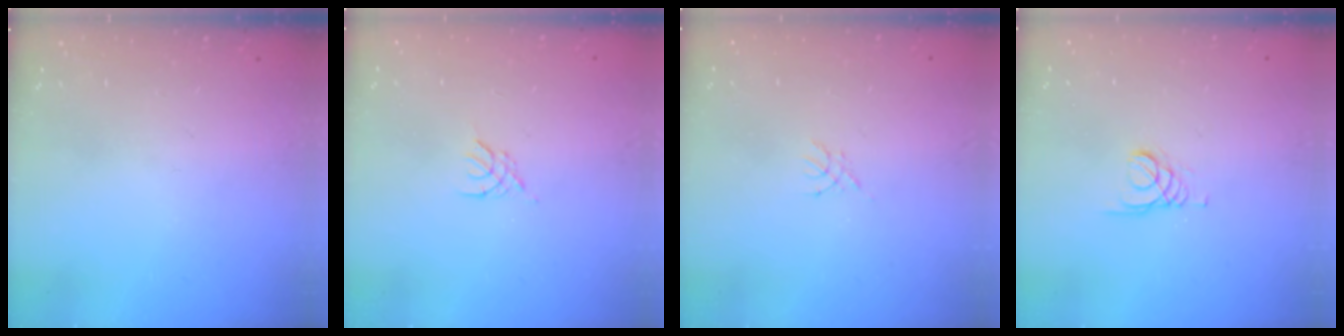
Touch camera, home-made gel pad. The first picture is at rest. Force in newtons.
{"total": 2.6, "press": 2.5, "slide": 0.6}
{"total": 1.4, "press": 1.4, "slide": 0.3}
{"total": 1.4, "press": 1.4, "slide": 0.2}